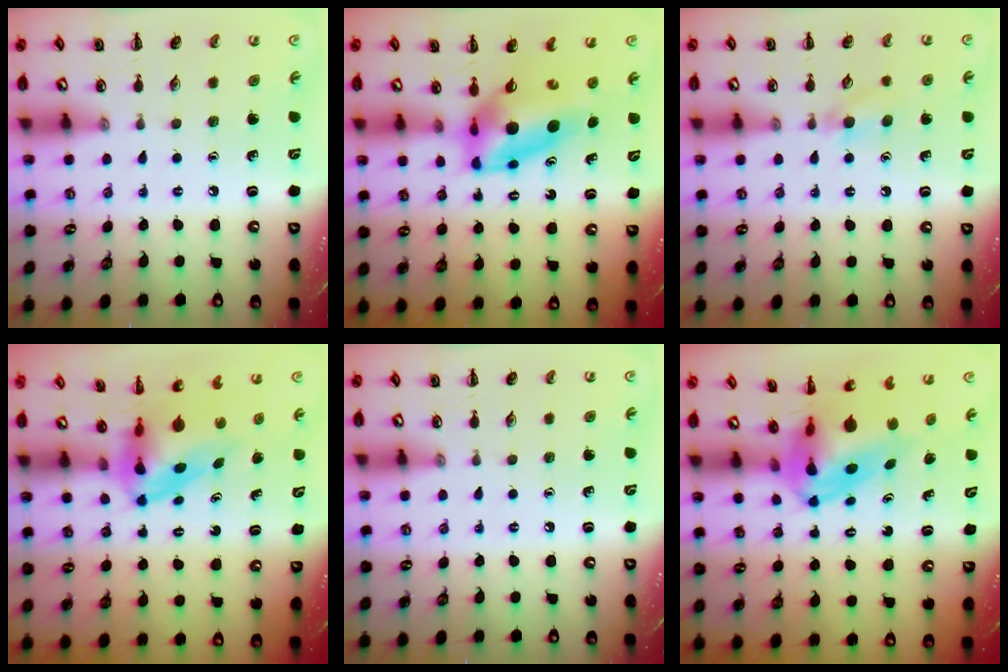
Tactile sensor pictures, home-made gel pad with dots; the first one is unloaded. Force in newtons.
{"total": 8.4, "press": 8.0, "slide": 2.7}
{"total": 6.1, "press": 5.8, "slide": 1.7}
{"total": 4.7, "press": 4.5, "slide": 1.2}
{"total": 0.0}
{"total": 7.7, "press": 7.3, "slide": 2.5}